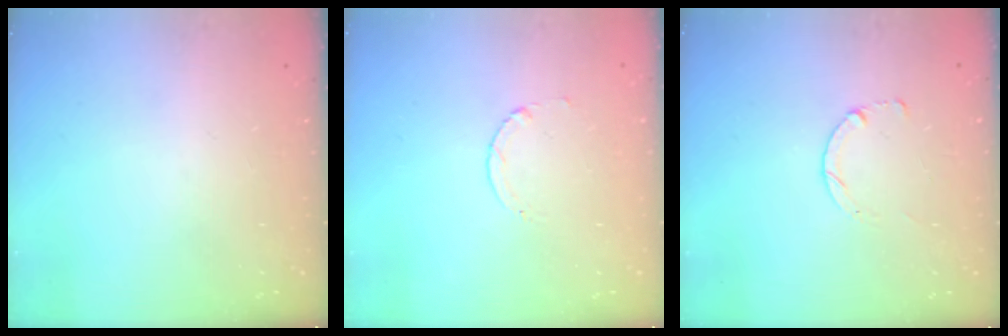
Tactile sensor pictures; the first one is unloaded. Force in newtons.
{"total": 2.3, "press": 2.3, "slide": 0.3}
{"total": 0.0}